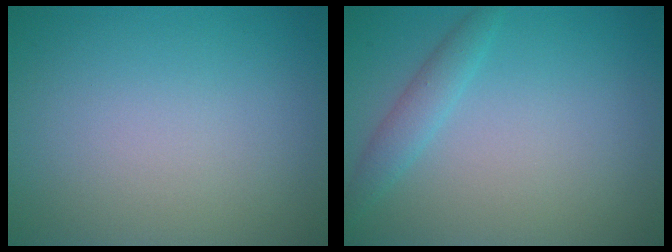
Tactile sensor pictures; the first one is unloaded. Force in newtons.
{"total": 1.8, "press": 1.8, "slide": 0.1}